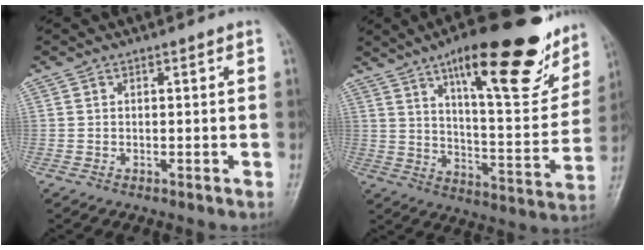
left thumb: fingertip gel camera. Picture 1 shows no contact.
{"total": 25.2, "force": [15.1, 7.6, 18.7], "torque": [-0.225, -0.055, 0.228]}